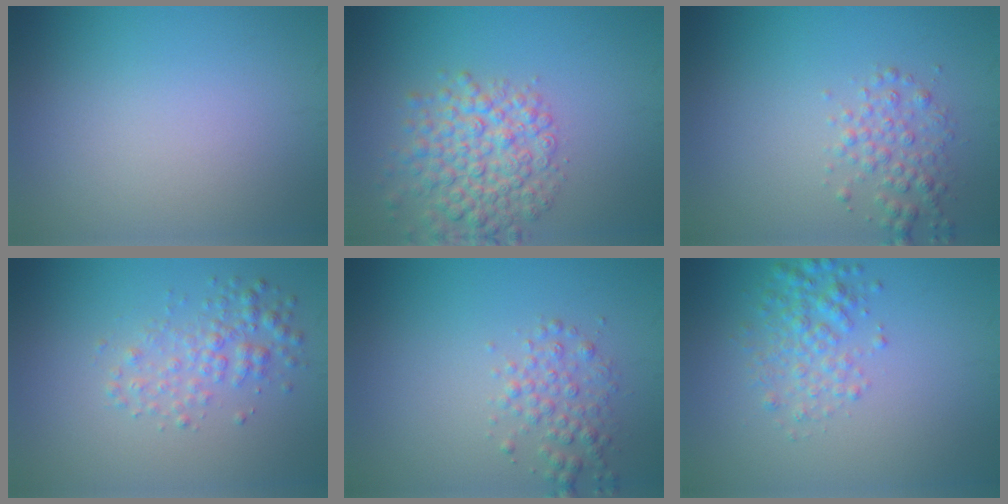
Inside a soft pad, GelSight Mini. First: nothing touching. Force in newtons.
{"total": 5.7, "press": 5.7, "slide": 0.2}
{"total": 2.2, "press": 2.2, "slide": 0.0}
{"total": 2.6, "press": 2.6, "slide": 0.0}
{"total": 2.2, "press": 2.2, "slide": 0.0}
{"total": 2.8, "press": 2.8, "slide": 0.0}